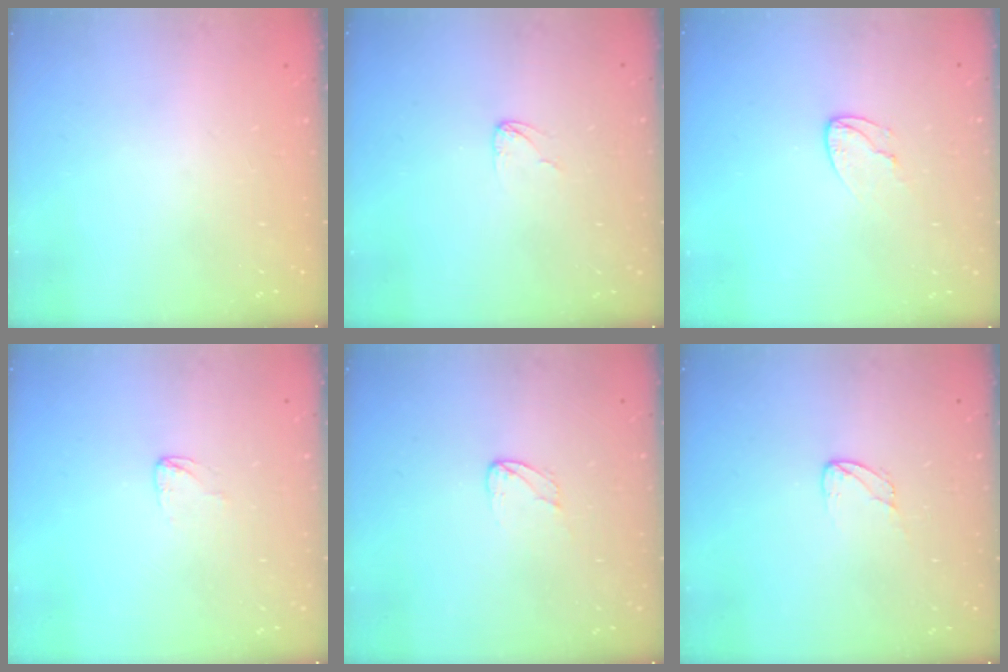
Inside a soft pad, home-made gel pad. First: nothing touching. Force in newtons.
{"total": 2.7, "press": 2.7, "slide": 0.2}
{"total": 6.7, "press": 6.7, "slide": 0.6}
{"total": 2.0, "press": 2.0, "slide": 0.1}
{"total": 3.6, "press": 3.6, "slide": 0.3}
{"total": 2.9, "press": 2.9, "slide": 0.2}